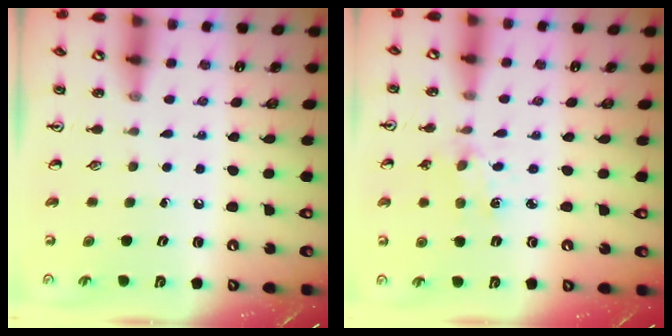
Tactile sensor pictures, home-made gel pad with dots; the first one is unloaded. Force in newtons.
{"total": 2.0, "press": 2.0, "slide": 0.3}